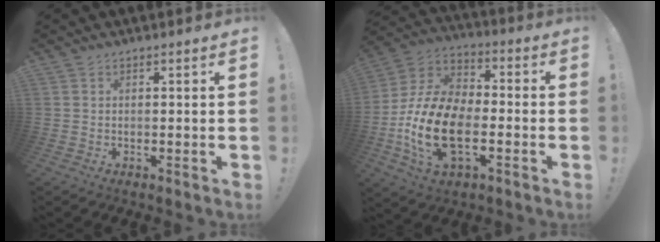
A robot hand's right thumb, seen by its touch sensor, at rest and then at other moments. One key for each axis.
{"total": 20.8, "fx": -6.5, "fy": 12.3, "fz": 15.4, "tx": -0.312, "ty": 0.035, "tz": -0.103}